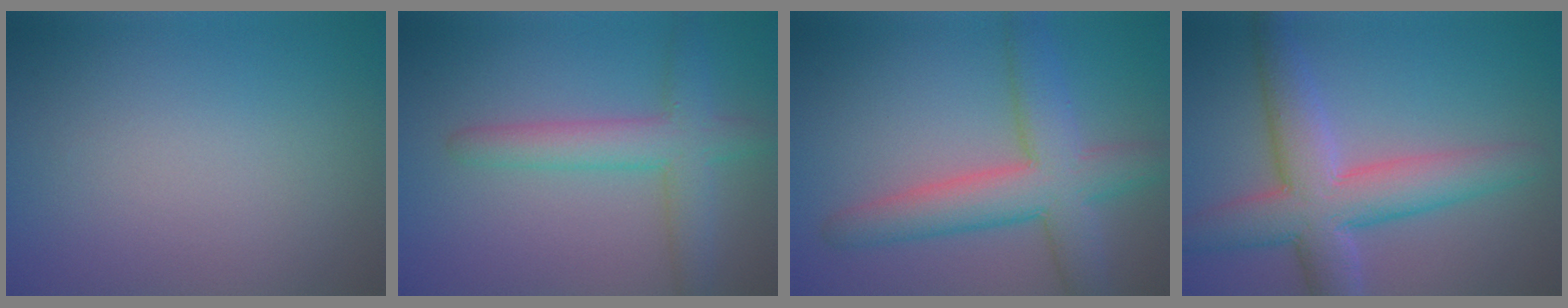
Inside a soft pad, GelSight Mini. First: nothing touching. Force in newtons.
{"total": 4.5, "press": 4.5, "slide": 0.2}
{"total": 7.0, "press": 7.0, "slide": 0.4}
{"total": 7.6, "press": 7.6, "slide": 0.5}